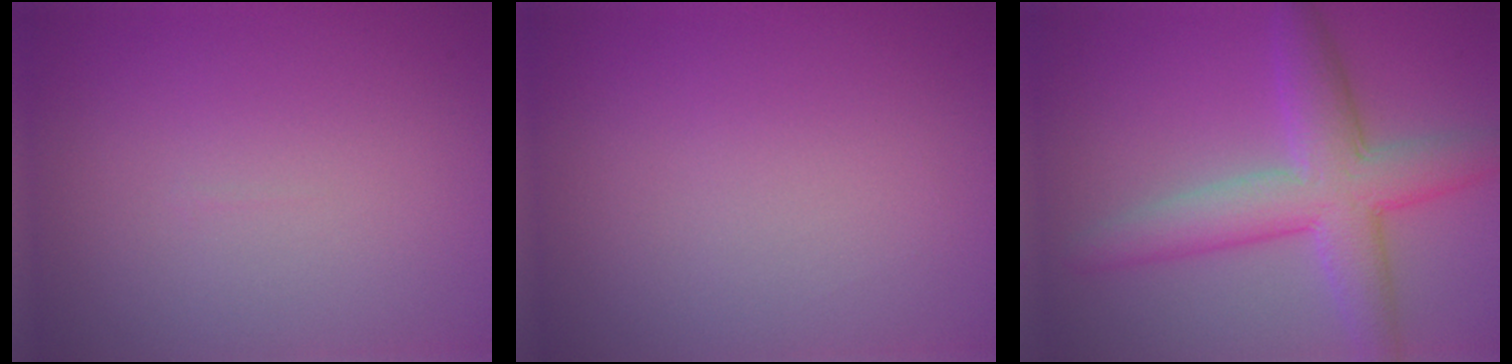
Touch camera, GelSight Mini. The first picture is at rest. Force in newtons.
{"total": 0.0}
{"total": 6.5, "press": 6.5, "slide": 0.1}